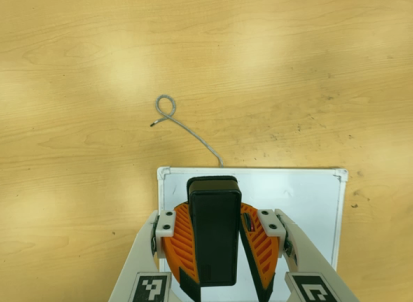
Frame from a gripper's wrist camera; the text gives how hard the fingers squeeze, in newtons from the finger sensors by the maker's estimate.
{"total": 11.0, "left": 10.4, "right": 11.6}